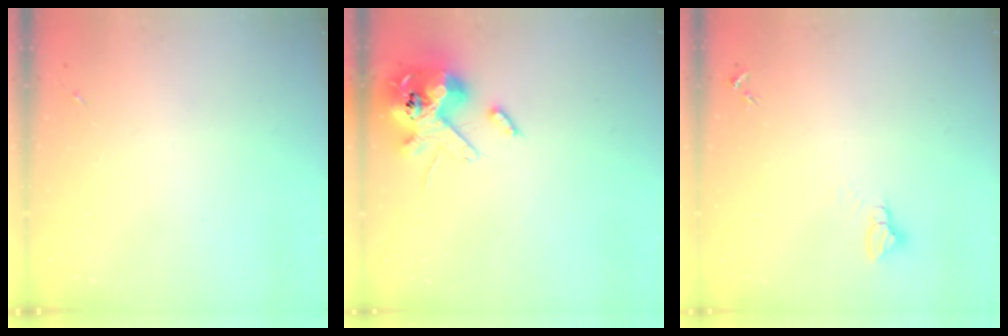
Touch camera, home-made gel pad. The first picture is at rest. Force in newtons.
{"total": 14.9, "press": 14.7, "slide": 2.6}
{"total": 3.0, "press": 3.0, "slide": 0.1}